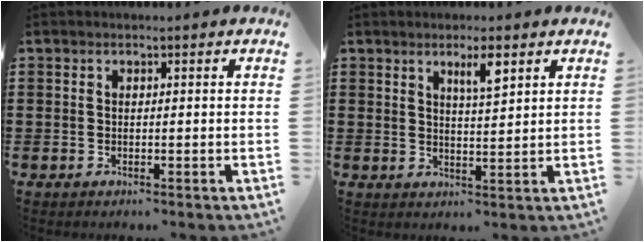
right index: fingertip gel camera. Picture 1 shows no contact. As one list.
[{"total": 3.7, "force": [2.3, 0.6, 2.8], "torque": [-0.052, 0.002, 0.037]}]